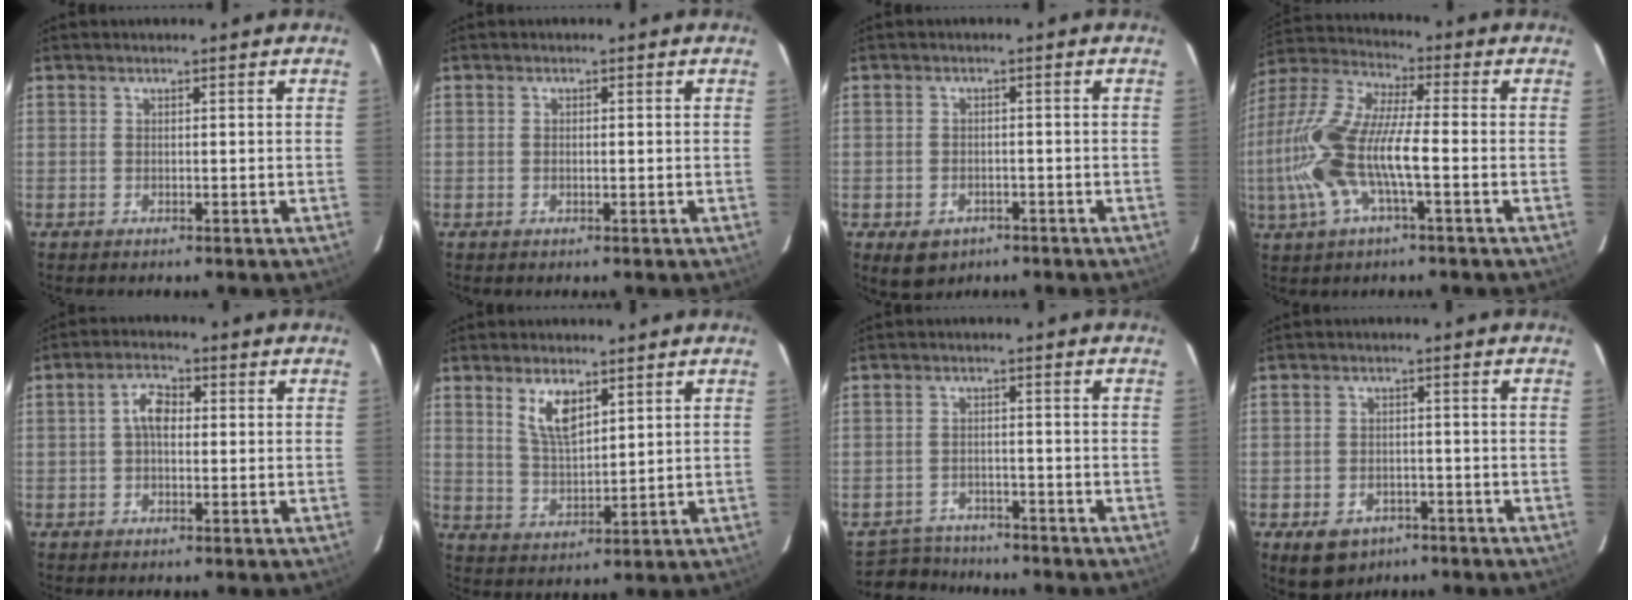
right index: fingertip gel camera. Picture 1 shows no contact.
{"total": 0.5, "force": [-0.1, 0.3, 0.5], "torque": [-0.009, 0.002, -0.002]}
{"total": 5.3, "force": [-2.9, 3.8, 2.1], "torque": [-0.046, -0.002, -0.035]}
{"total": 17.4, "force": [-3.4, 4.8, 16.4], "torque": [-0.336, -0.002, -0.071]}
{"total": 4.3, "force": [0.3, 2.5, 3.4], "torque": [-0.064, 0.017, 0.004]}
{"total": 6.8, "force": [3.6, 2.6, 5.1], "torque": [-0.091, -0.002, 0.076]}
{"total": 7.4, "force": [-6.8, 3.0, 0.7], "torque": [-0.034, 0.012, -0.105]}
{"total": 7.3, "force": [-4.3, 5.1, 2.9], "torque": [-0.066, 0.003, -0.054]}